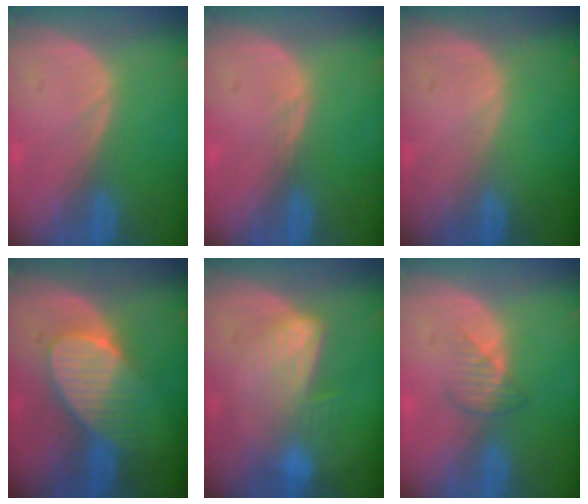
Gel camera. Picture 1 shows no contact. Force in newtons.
{"total": 0.8, "press": 0.6, "slide": 0.6}
{"total": 0.0}
{"total": 7.3, "press": 7.3, "slide": 0.7}
{"total": 6.9, "press": 6.2, "slide": 2.9}
{"total": 2.6, "press": 2.6, "slide": 0.4}